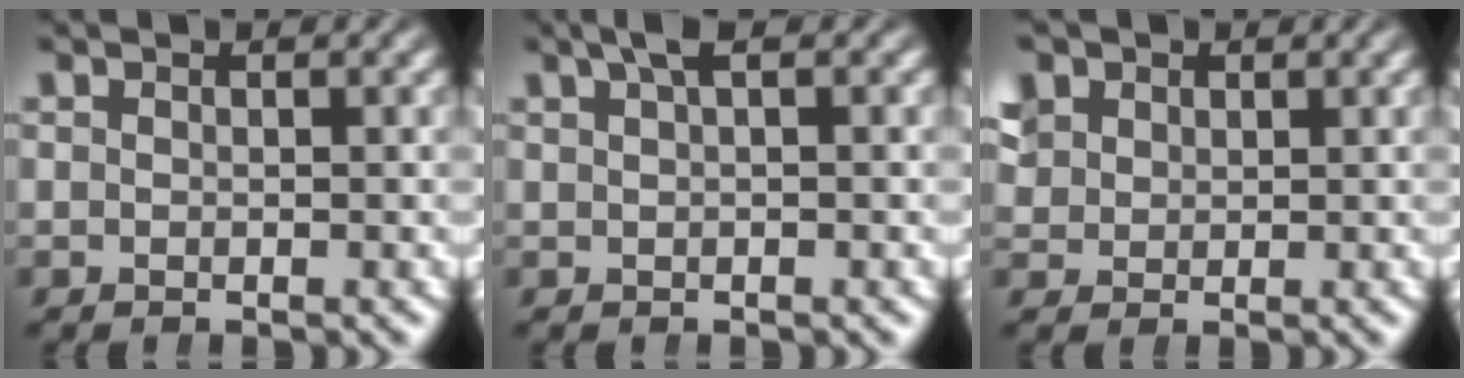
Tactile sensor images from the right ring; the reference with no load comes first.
{"total": 2.1, "force": [1.3, 0.2, 1.6], "torque": [-0.019, 0.016, 0.018]}
{"total": 3.7, "force": [1.8, 2.9, 1.5], "torque": [-0.036, 0.004, 0.034]}